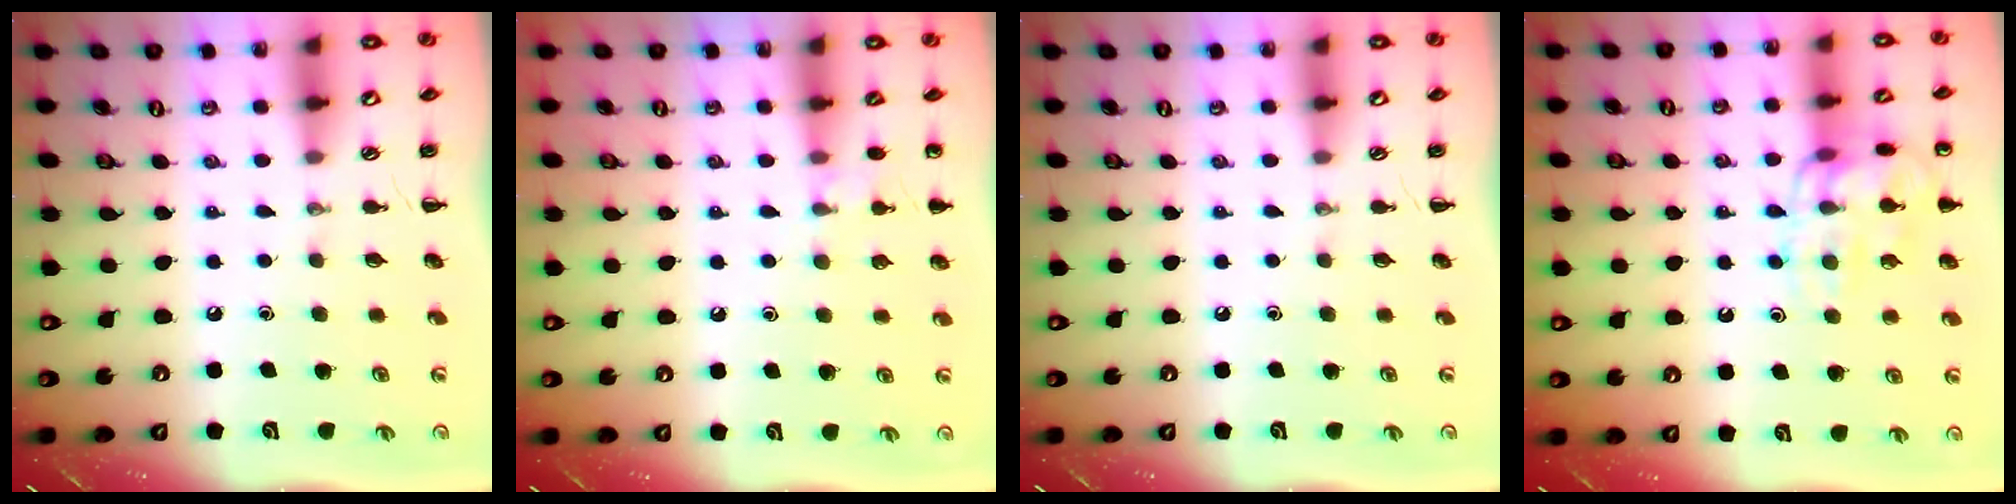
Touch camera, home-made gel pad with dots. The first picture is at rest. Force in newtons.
{"total": 6.3, "press": 6.0, "slide": 1.9}
{"total": 0.0}
{"total": 14.2, "press": 14.2, "slide": 0.2}